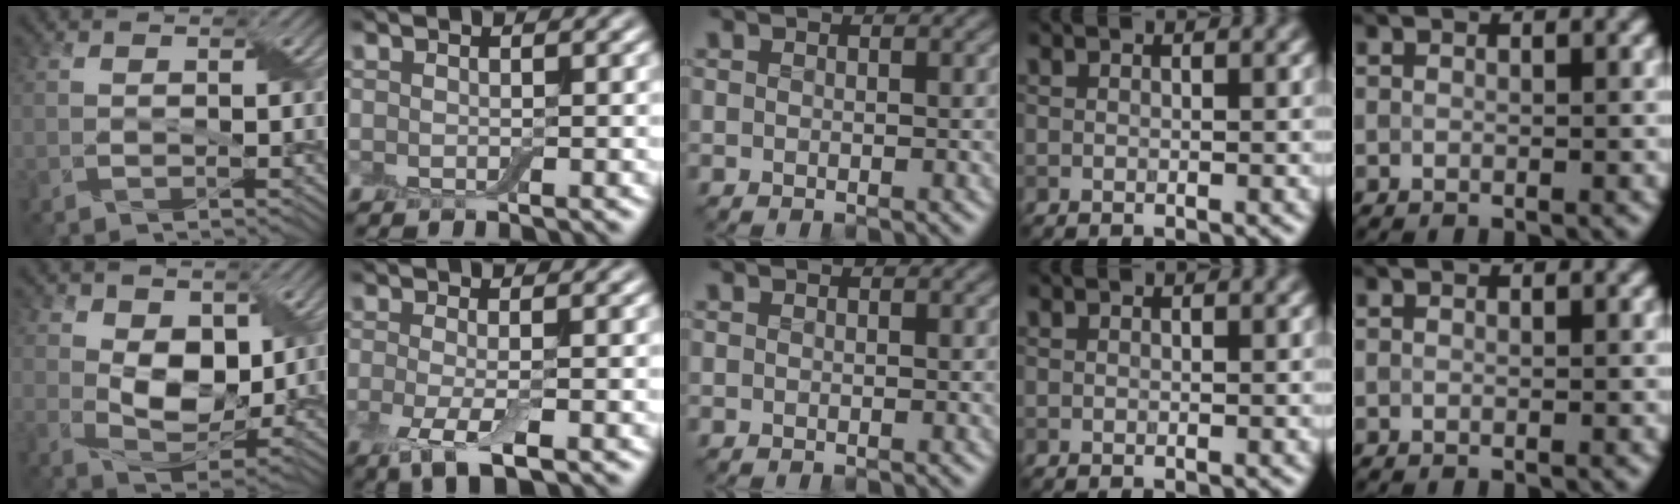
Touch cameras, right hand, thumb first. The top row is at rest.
{"thumb": {"total": 8.1, "force": [1.8, 5.4, 5.8], "torque": [-0.128, -0.011, 0.027]}, "index": {"total": 3.7, "force": [-1.2, 1.1, 3.3], "torque": [-0.071, -0.008, -0.026]}}